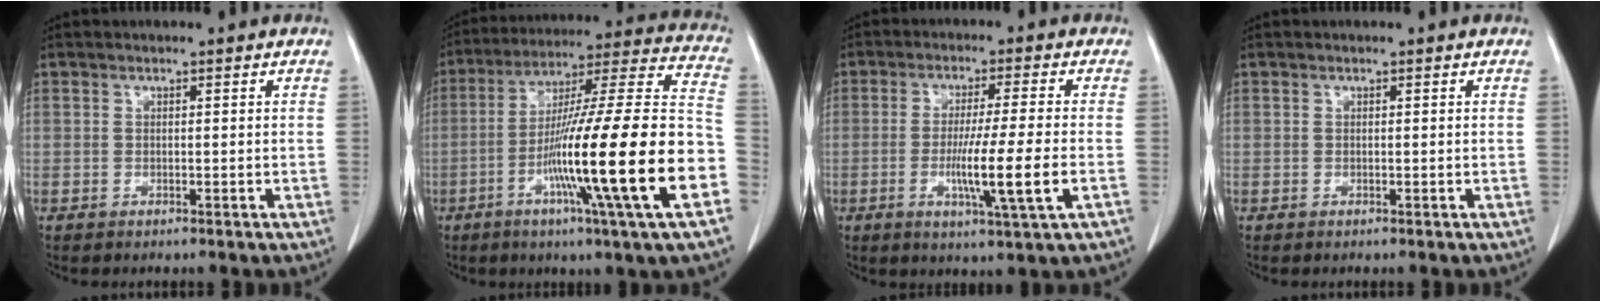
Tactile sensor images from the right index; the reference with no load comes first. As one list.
[{"total": 25.4, "force": [-8.2, -0.6, 24.1], "torque": [-0.348, -0.018, -0.151]}, {"total": 9.4, "force": [-2.4, -1.0, 9.0], "torque": [-0.156, -0.022, -0.044]}, {"total": 0.0}]